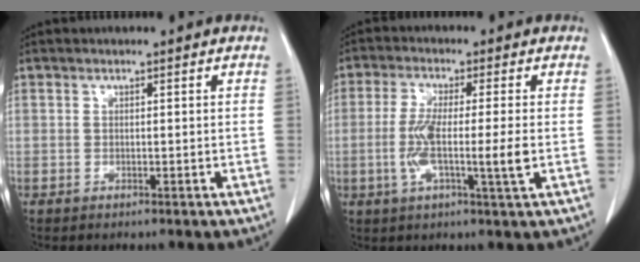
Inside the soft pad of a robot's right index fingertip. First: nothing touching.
{"total": 8.3, "force": [-1.3, 0.2, 8.2], "torque": [-0.155, -0.011, -0.027]}